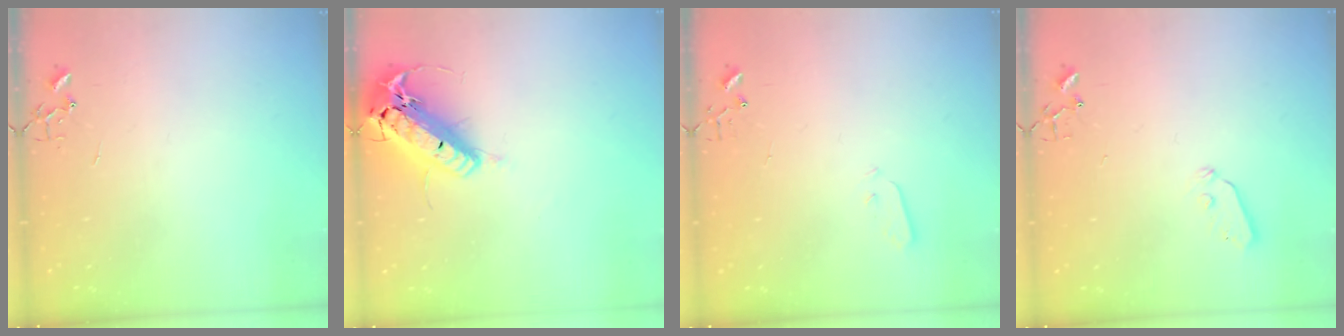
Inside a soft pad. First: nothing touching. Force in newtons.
{"total": 22.0, "press": 21.5, "slide": 4.5}
{"total": 2.5, "press": 2.5, "slide": 0.4}
{"total": 3.8, "press": 3.7, "slide": 0.7}